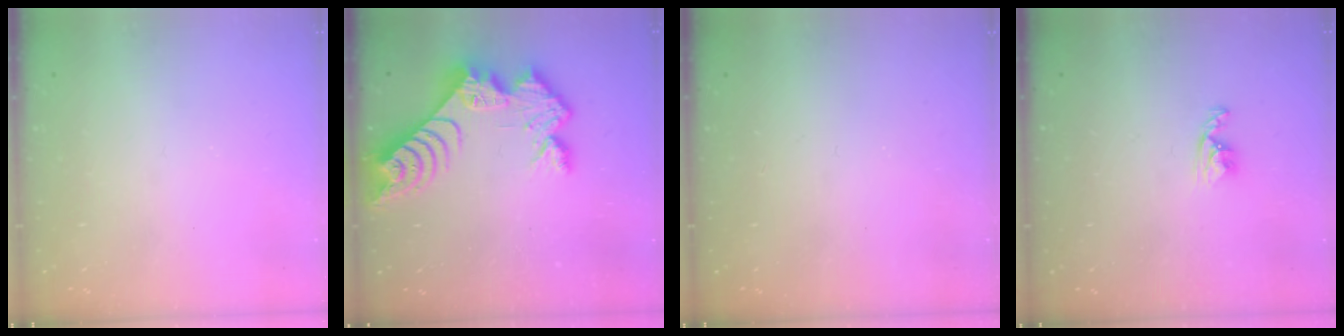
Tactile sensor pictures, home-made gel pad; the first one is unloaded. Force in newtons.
{"total": 12.1, "press": 12.1, "slide": 0.8}
{"total": 0.0}
{"total": 4.3, "press": 4.2, "slide": 0.8}